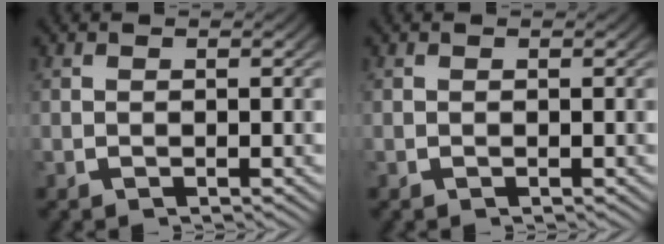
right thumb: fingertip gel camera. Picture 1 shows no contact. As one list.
[{"total": 0.0}]